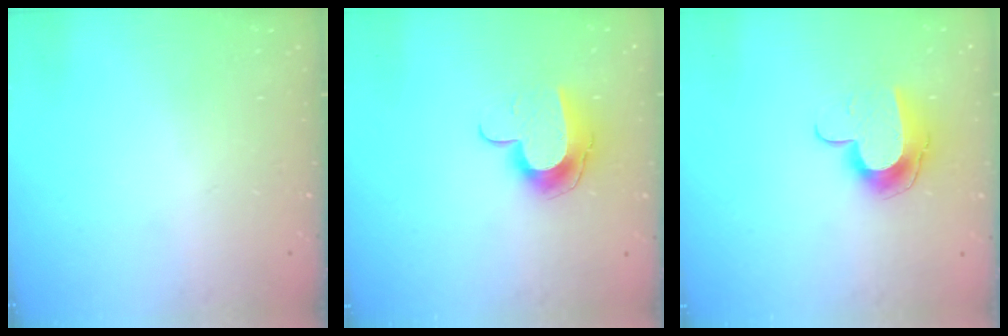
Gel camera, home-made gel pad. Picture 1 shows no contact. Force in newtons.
{"total": 10.7, "press": 10.7, "slide": 0.5}
{"total": 10.7, "press": 10.7, "slide": 0.5}